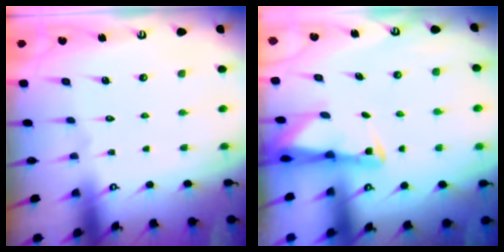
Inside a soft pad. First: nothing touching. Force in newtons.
{"total": 2.4, "press": 2.3, "slide": 0.4}